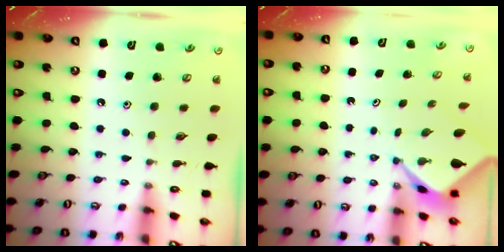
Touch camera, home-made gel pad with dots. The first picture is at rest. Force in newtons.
{"total": 2.4, "press": 2.3, "slide": 0.3}